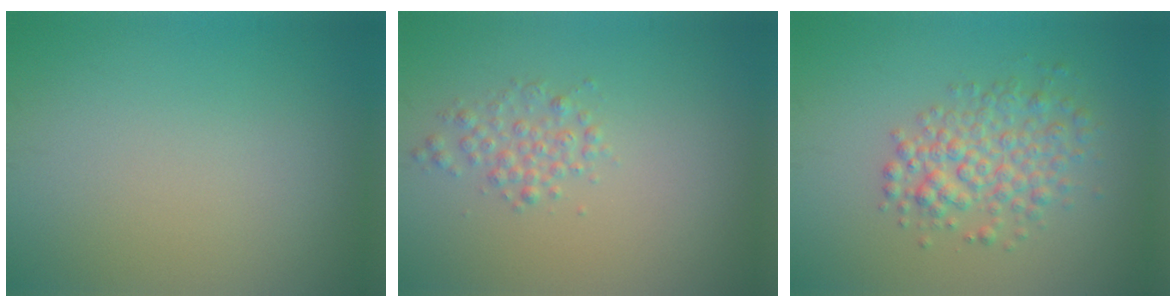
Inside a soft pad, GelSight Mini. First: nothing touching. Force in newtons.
{"total": 1.8, "press": 1.8, "slide": 0.0}
{"total": 4.0, "press": 4.0, "slide": 0.1}